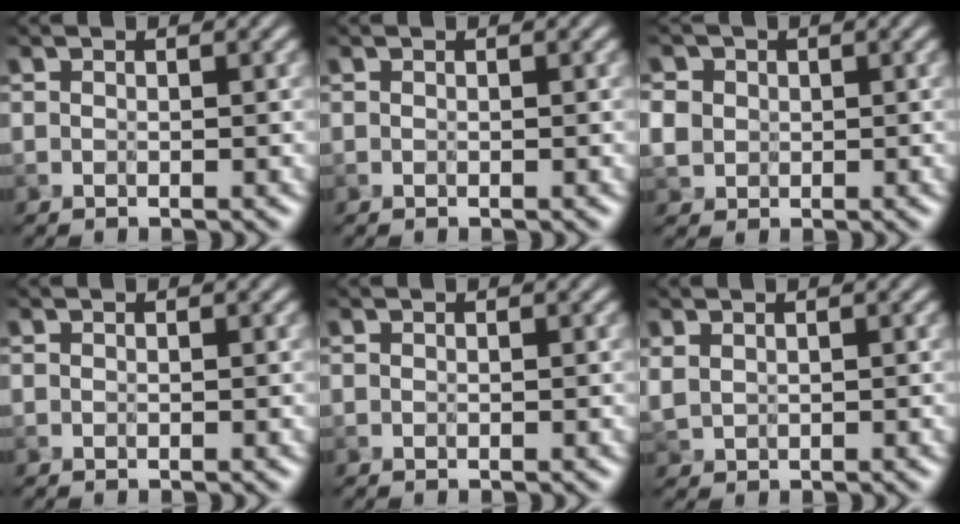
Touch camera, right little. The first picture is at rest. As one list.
[{"total": 0.0}, {"total": 3.2, "force": [0.6, 2.9, 1.3], "torque": [-0.053, 0.014, 0.017]}, {"total": 0.0}, {"total": 0.0}, {"total": 1.3, "force": [0.6, 0.9, 0.7], "torque": [-0.024, -0.002, 0.019]}]